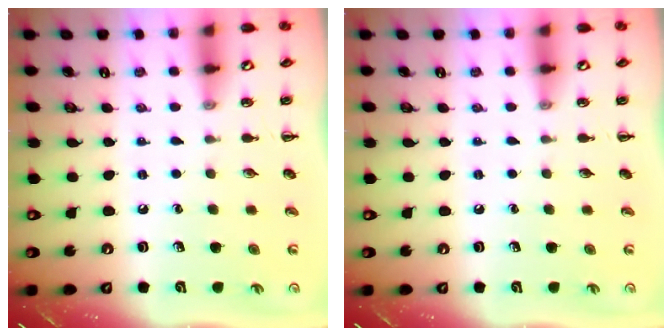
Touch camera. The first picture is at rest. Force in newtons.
{"total": 0.0}